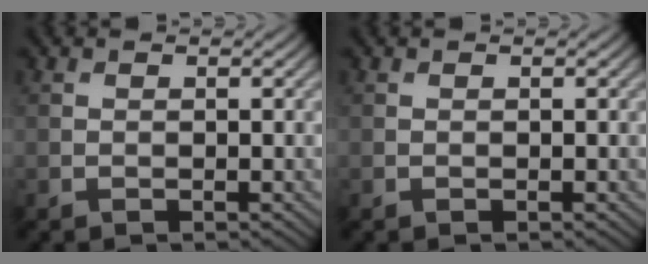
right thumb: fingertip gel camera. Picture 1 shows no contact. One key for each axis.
{"total": 0.0}